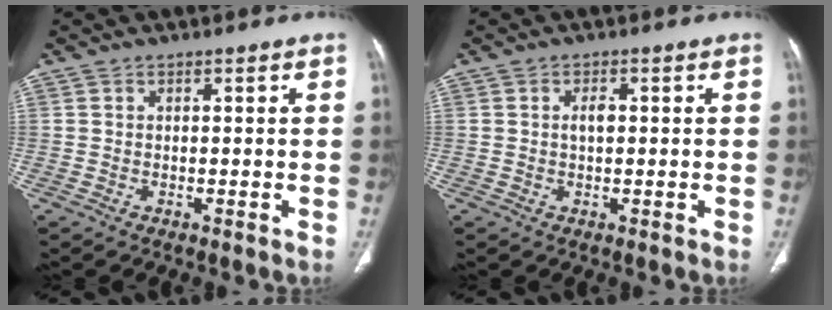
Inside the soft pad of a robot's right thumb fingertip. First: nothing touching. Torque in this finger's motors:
{"motor_torque": [0.12, 0.36, 0.34, 0.21, 0.00]}